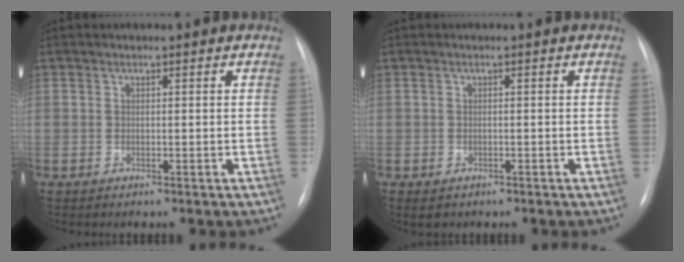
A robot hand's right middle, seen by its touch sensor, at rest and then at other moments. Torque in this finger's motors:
{"motor_torque": [0.08, -0.19, 0.11, 0.03]}